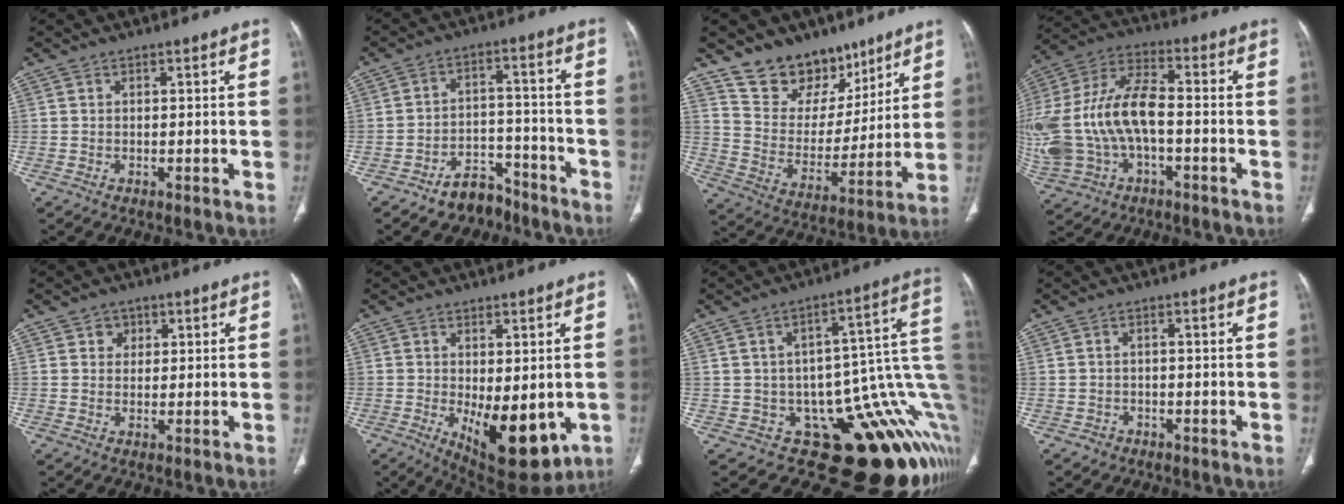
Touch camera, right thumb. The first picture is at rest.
{"total": 7.5, "force": [-5.7, 4.3, 2.4], "torque": [-0.011, 0.057, -0.091]}
{"total": 15.7, "force": [11.6, 9.7, 4.2], "torque": [-0.011, -0.080, 0.210]}
{"total": 20.5, "force": [-2.3, 11.4, 16.8], "torque": [-0.378, 0.033, -0.036]}
{"total": 2.9, "force": [1.2, 2.6, 0.7], "torque": [0.010, -0.004, 0.015]}
{"total": 13.4, "force": [-3.1, 5.8, 11.7], "torque": [-0.151, -0.020, -0.022]}
{"total": 22.4, "force": [-3.6, 10.2, 19.6], "torque": [-0.146, 0.050, -0.032]}
{"total": 1.4, "force": [-0.8, 1.1, 0.2], "torque": [-0.002, 0.008, -0.012]}